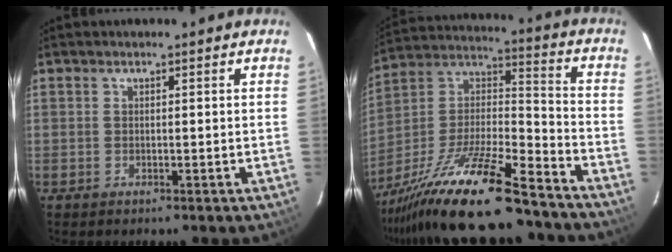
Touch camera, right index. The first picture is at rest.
{"total": 24.5, "force": [-18.8, 4.4, 15.1], "torque": [-0.294, -0.020, -0.318]}